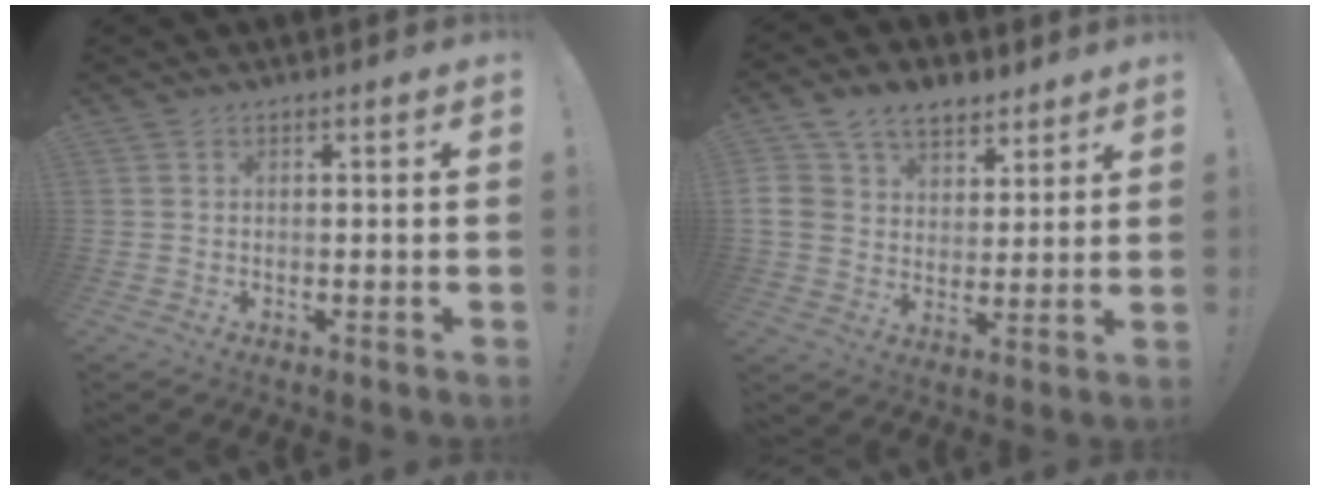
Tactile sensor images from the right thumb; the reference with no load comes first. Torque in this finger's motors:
{"motor_torque": [1.04, 1.05, 0.11, 0.10, 0.17]}